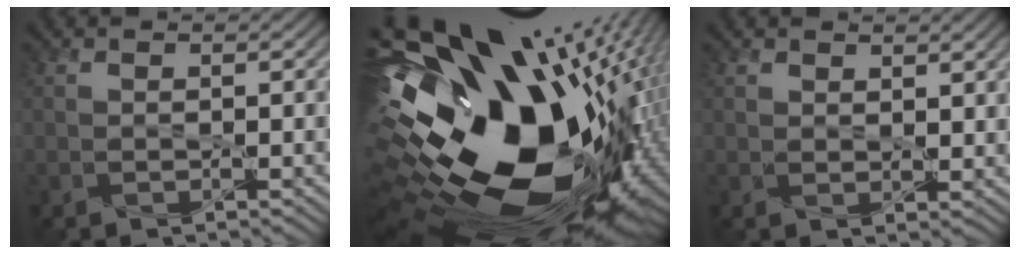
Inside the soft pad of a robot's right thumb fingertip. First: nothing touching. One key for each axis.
{"total": 22.1, "fx": 2.0, "fy": 12.7, "fz": 18.0, "tx": -0.345, "ty": -0.068, "tz": 0.057}
{"total": 2.1, "fx": 1.7, "fy": 0.9, "fz": 0.8, "tx": -0.016, "ty": 0.000, "tz": 0.034}